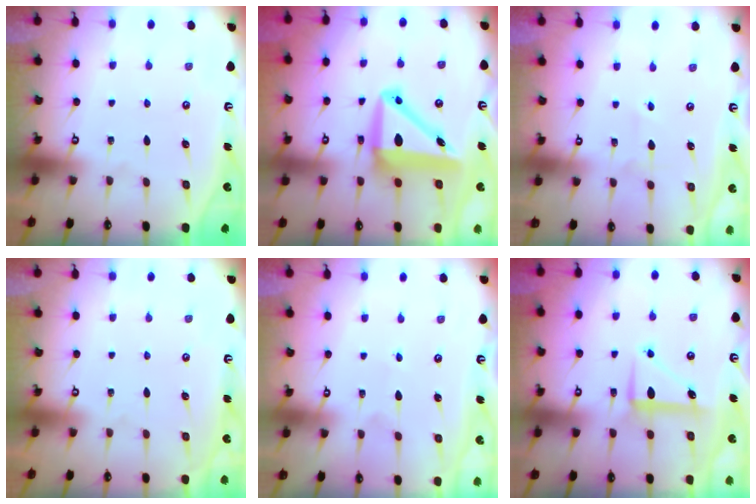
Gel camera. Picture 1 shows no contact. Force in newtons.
{"total": 11.5, "press": 11.1, "slide": 3.2}
{"total": 2.0, "press": 1.8, "slide": 0.9}
{"total": 0.0}
{"total": 2.6, "press": 2.6, "slide": 0.3}
{"total": 7.7, "press": 7.6, "slide": 0.6}